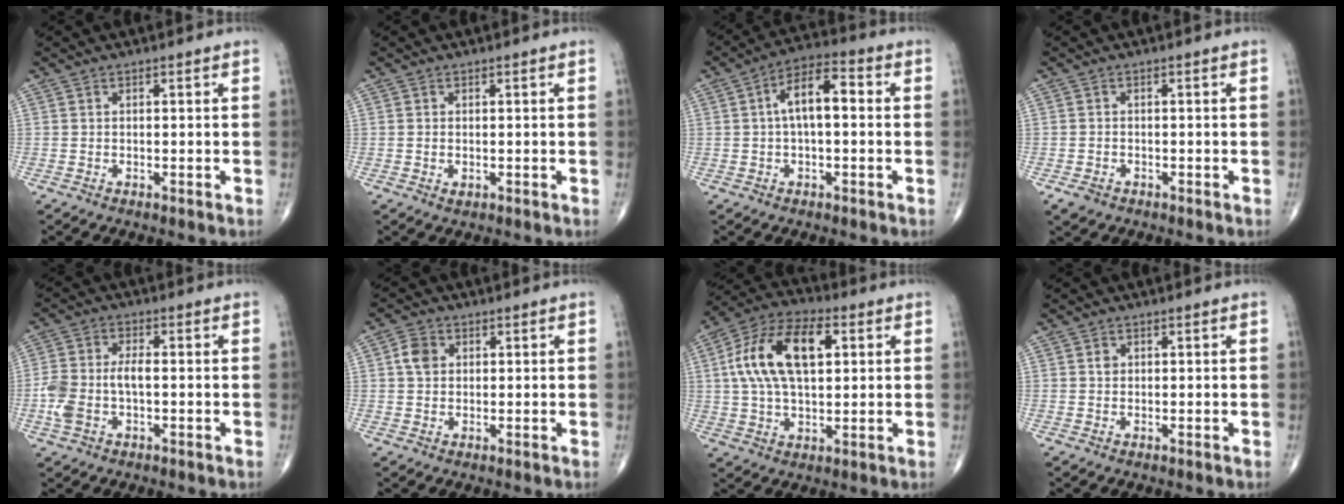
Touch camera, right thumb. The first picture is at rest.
{"total": 1.0, "force": [-0.1, 0.6, 0.7], "torque": [-0.011, -0.001, 0.000]}
{"total": 8.9, "force": [0.8, 4.0, 7.9], "torque": [-0.137, 0.031, 0.005]}
{"total": 1.9, "force": [-1.1, 1.4, 0.7], "torque": [-0.010, 0.004, -0.016]}
{"total": 7.9, "force": [-1.3, 4.3, 6.5], "torque": [-0.158, 0.021, -0.025]}
{"total": 3.8, "force": [0.8, 3.0, 2.1], "torque": [-0.032, 0.002, 0.012]}
{"total": 16.7, "force": [3.6, 8.8, 13.7], "torque": [-0.253, 0.022, 0.061]}
{"total": 1.0, "force": [0.3, 0.9, 0.5], "torque": [-0.003, 0.001, 0.005]}